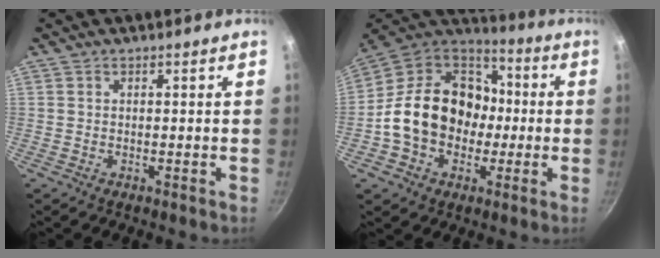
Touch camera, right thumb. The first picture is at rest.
{"total": 21.4, "force": [-1.7, 16.9, 12.9], "torque": [-0.197, 0.050, -0.033]}